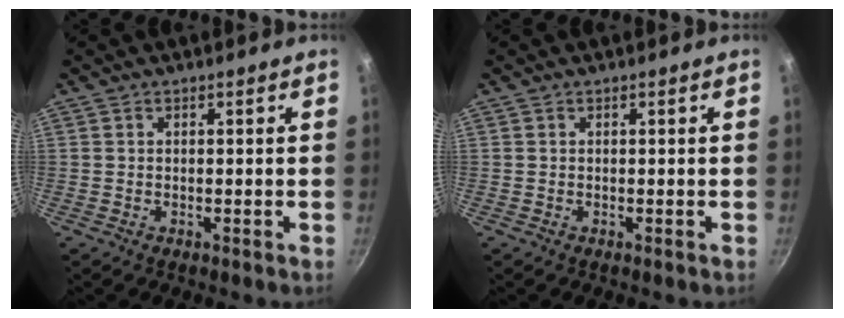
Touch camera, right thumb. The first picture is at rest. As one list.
[{"total": 0.0}]